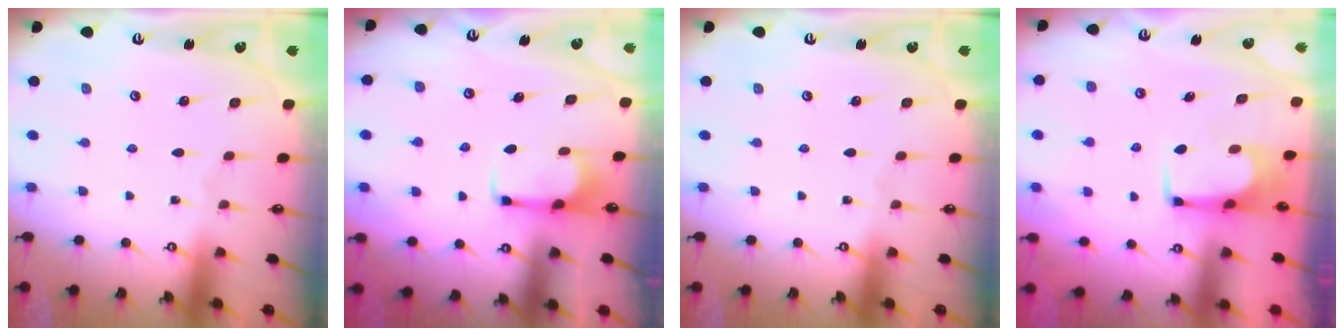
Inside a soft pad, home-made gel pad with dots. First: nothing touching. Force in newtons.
{"total": 4.9, "press": 4.9, "slide": 0.6}
{"total": 0.0}
{"total": 1.6, "press": 1.5, "slide": 0.3}